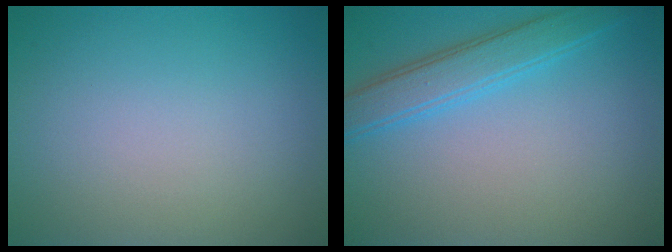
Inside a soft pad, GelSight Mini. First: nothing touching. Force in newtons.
{"total": 3.5, "press": 3.5, "slide": 0.2}